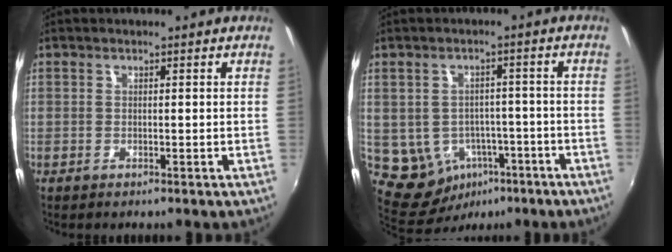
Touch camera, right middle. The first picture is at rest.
{"total": 10.2, "force": [-4.0, 8.4, 4.4], "torque": [-0.107, 0.006, -0.030]}